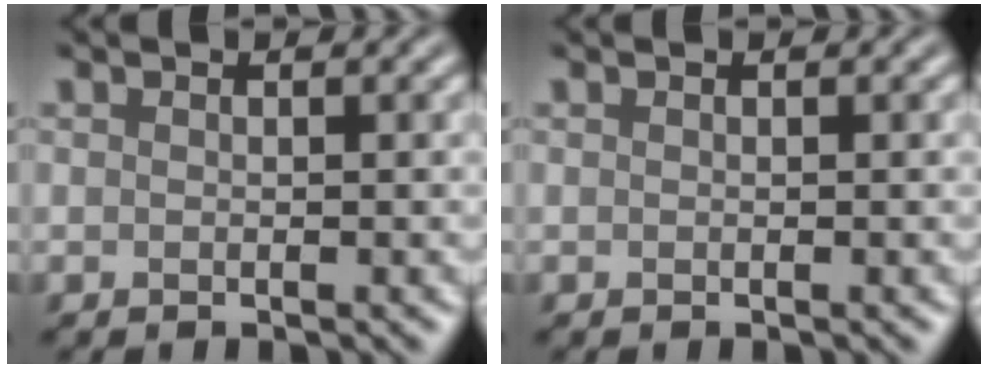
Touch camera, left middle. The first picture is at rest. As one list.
[{"total": 0.0}]